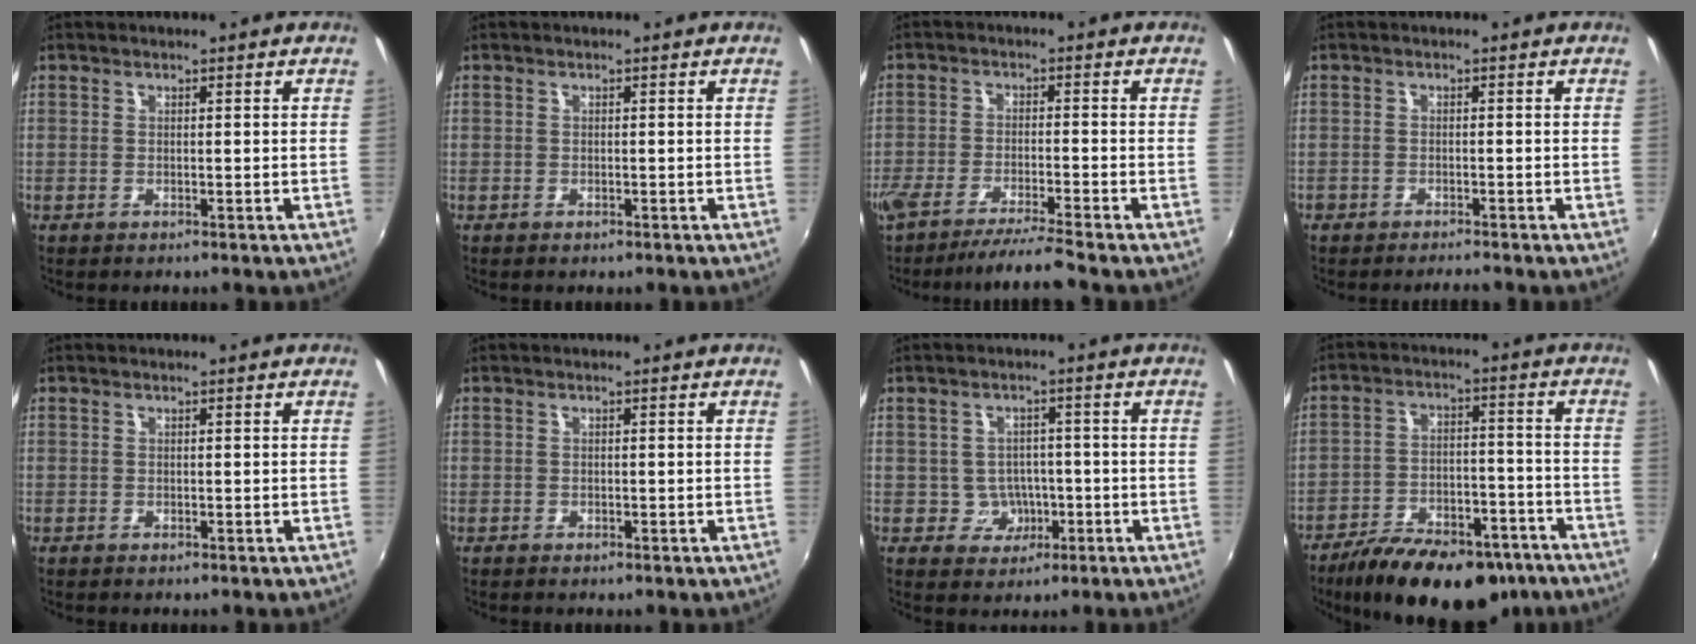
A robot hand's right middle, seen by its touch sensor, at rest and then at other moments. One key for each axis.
{"total": 0.6, "fx": -0.5, "fy": 0.4, "fz": 0.1, "tx": -0.004, "ty": -0.004, "tz": -0.009}
{"total": 8.3, "fx": -7.4, "fy": -1.1, "fz": 3.8, "tx": -0.081, "ty": -0.018, "tz": -0.124}
{"total": 2.4, "fx": -2.3, "fy": 0.4, "fz": 0.7, "tx": -0.029, "ty": -0.009, "tz": -0.041}
{"total": 0.0}
{"total": 1.2, "fx": -0.8, "fy": 0.8, "fz": 0.5, "tx": -0.010, "ty": -0.007, "tz": -0.013}
{"total": 4.8, "fx": -1.3, "fy": 4.5, "fz": 0.8, "tx": -0.025, "ty": 0.013, "tz": -0.007}
{"total": 21.8, "fx": -16.2, "fy": 9.1, "fz": 11.3, "tx": -0.206, "ty": -0.012, "tz": -0.228}